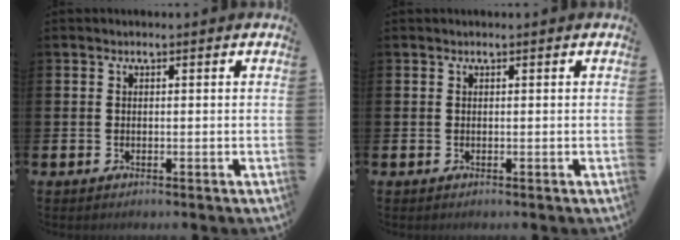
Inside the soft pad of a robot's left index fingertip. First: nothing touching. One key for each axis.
{"total": 0.0}